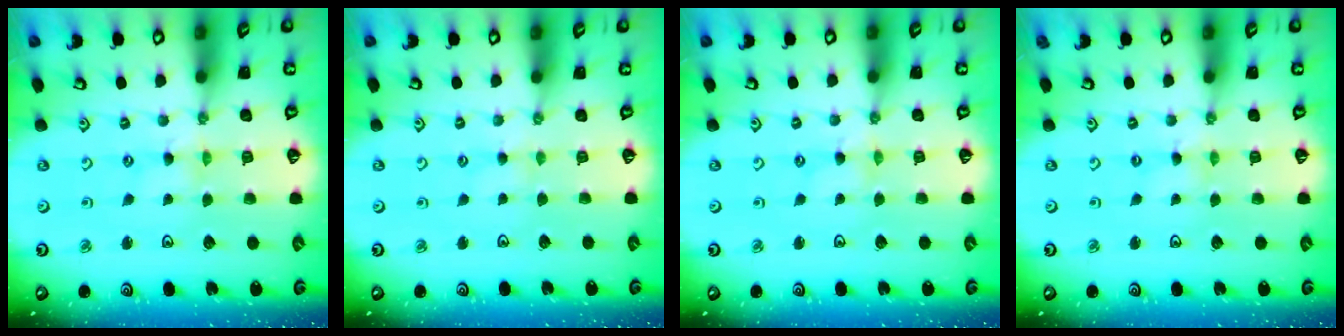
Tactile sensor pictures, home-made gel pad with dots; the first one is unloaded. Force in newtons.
{"total": 2.4, "press": 2.3, "slide": 0.3}
{"total": 1.5, "press": 1.5, "slide": 0.2}
{"total": 0.0}